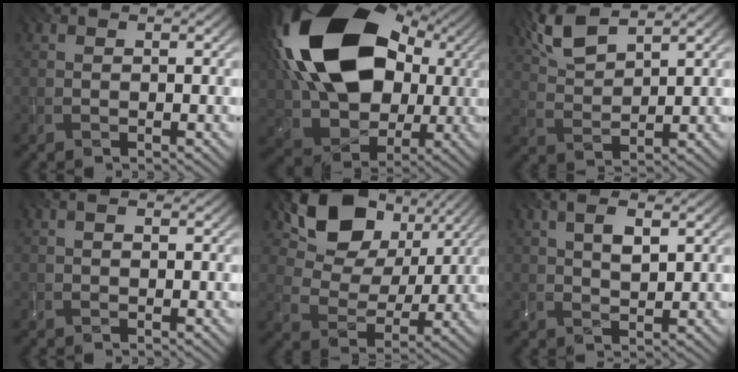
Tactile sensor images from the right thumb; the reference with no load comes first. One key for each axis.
{"total": 22.3, "fx": 5.0, "fy": 15.8, "fz": 14.9, "tx": -0.326, "ty": 0.018, "tz": 0.092}
{"total": 6.9, "fx": 4.9, "fy": 2.0, "fz": 4.5, "tx": -0.113, "ty": 0.011, "tz": 0.103}
{"total": 1.1, "fx": 0.3, "fy": 0.6, "fz": 0.9, "tx": -0.017, "ty": 0.001, "tz": 0.003}
{"total": 13.5, "fx": 7.3, "fy": 8.9, "fz": 7.1, "tx": -0.132, "ty": 0.005, "tz": 0.125}
{"total": 3.7, "fx": 1.5, "fy": 1.5, "fz": 3.1, "tx": -0.065, "ty": 0.001, "tz": 0.031}